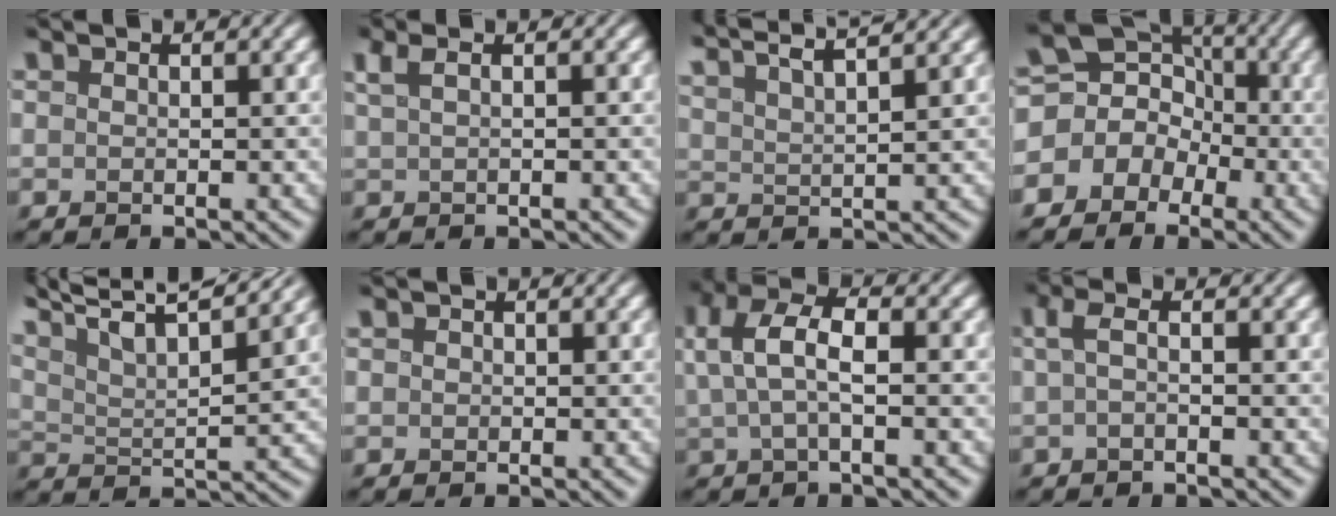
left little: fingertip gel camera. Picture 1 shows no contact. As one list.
[{"total": 1.9, "force": [0.9, 0.6, 1.6], "torque": [-0.029, 0.004, 0.014]}, {"total": 9.0, "force": [7.3, 2.1, 4.8], "torque": [-0.062, 0.031, 0.073]}, {"total": 7.3, "force": [-1.2, 6.6, 2.9], "torque": [-0.021, 0.033, -0.056]}, {"total": 13.2, "force": [10.3, 3.6, 7.5], "torque": [-0.136, 0.028, 0.130]}, {"total": 0.5, "force": [0.0, 0.5, 0.1], "torque": [0.002, -0.004, -0.002]}, {"total": 4.6, "force": [0.9, 1.8, 4.1], "torque": [-0.086, 0.012, 0.011]}, {"total": 1.7, "force": [-0.1, 0.4, 1.7], "torque": [-0.038, 0.000, -0.007]}]